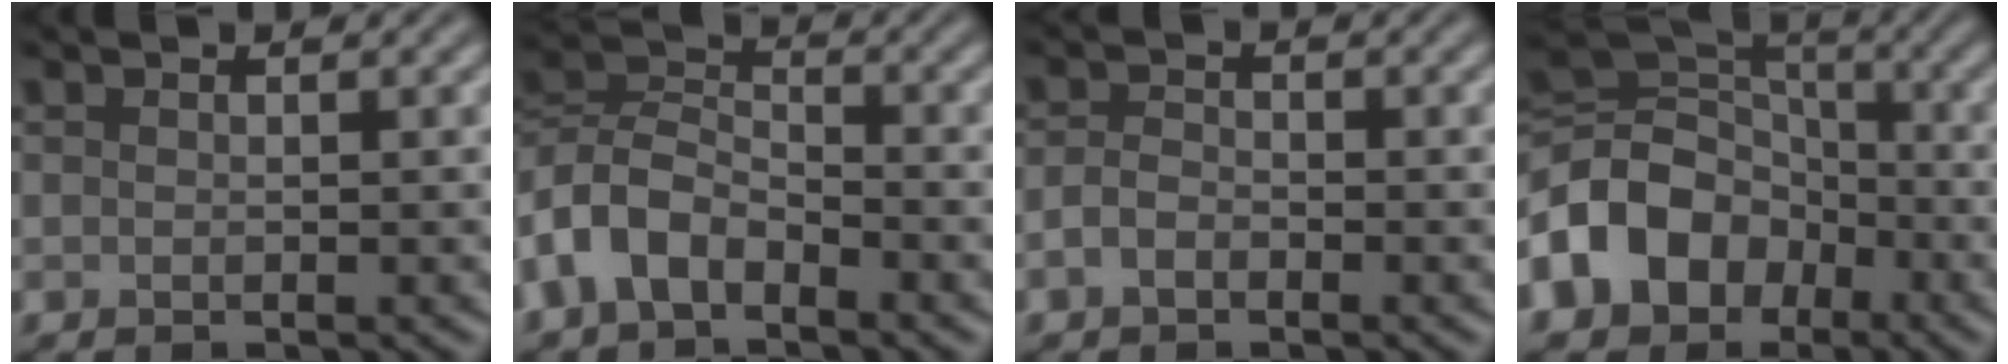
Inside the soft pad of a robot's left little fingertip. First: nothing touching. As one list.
[{"total": 5.6, "force": [-3.0, 3.4, 3.3], "torque": [-0.068, 0.007, -0.074]}, {"total": 1.5, "force": [-0.8, 0.9, 0.9], "torque": [-0.019, 0.001, -0.020]}, {"total": 9.3, "force": [-3.8, 7.3, 4.4], "torque": [-0.092, 0.007, -0.090]}]